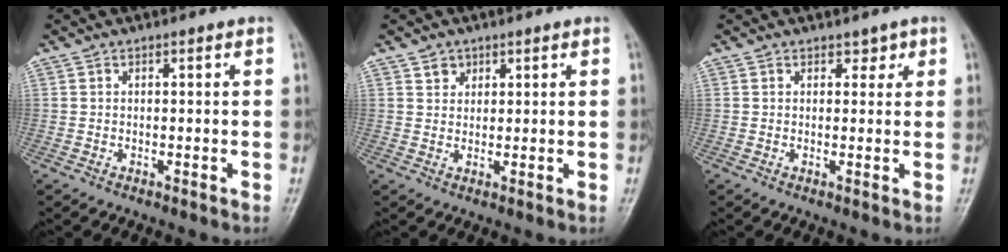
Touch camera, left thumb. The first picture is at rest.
{"total": 2.1, "force": [1.3, 1.7, 0.2], "torque": [0.015, -0.008, 0.018]}
{"total": 1.8, "force": [1.1, 1.2, 0.6], "torque": [0.012, -0.004, 0.010]}